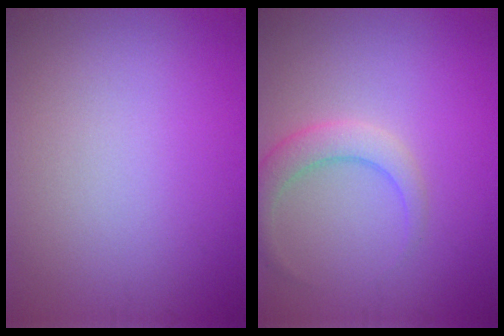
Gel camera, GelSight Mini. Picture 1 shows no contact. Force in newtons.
{"total": 2.9, "press": 2.9, "slide": 0.1}